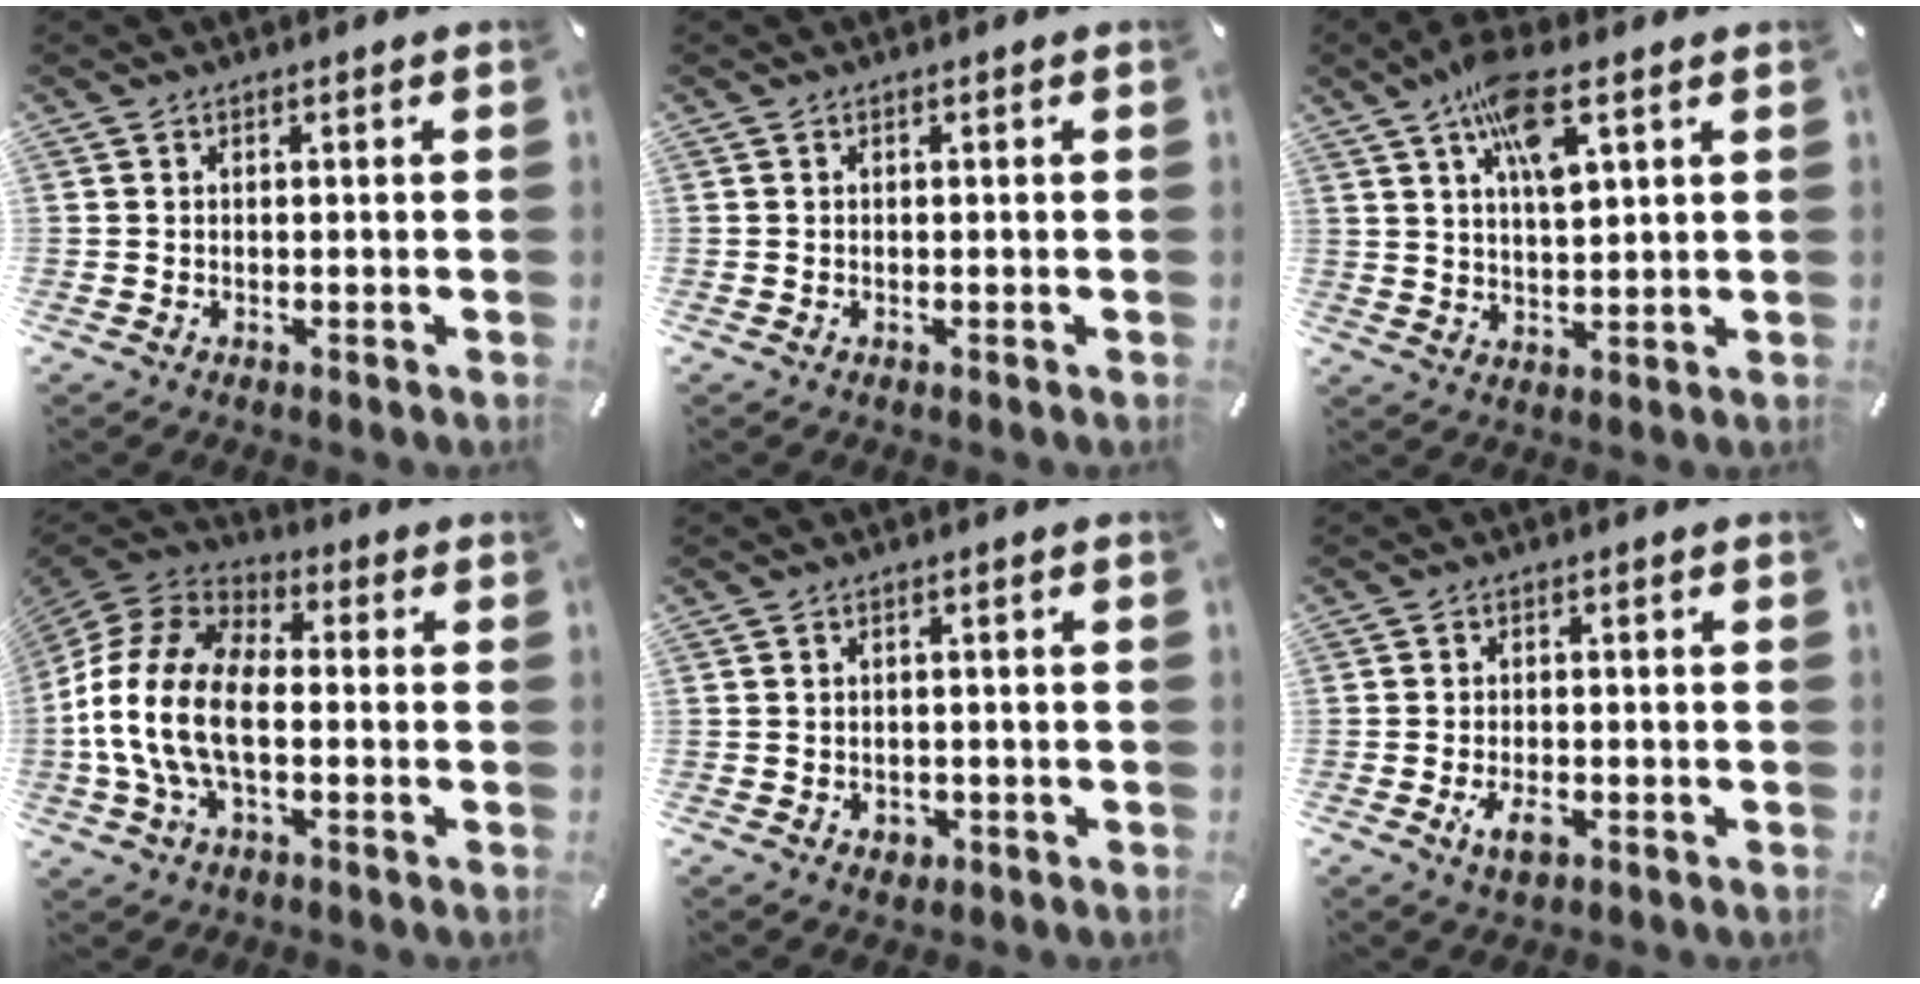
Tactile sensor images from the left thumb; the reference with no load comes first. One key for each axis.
{"total": 0.0}
{"total": 11.0, "fx": 5.7, "fy": 3.8, "fz": 8.6, "tx": -0.151, "ty": -0.011, "tz": 0.098}
{"total": 15.9, "fx": -3.5, "fy": 9.7, "fz": 12.1, "tx": -0.260, "ty": 0.018, "tz": -0.066}
{"total": 2.3, "fx": -0.7, "fy": 2.0, "fz": 0.8, "tx": -0.016, "ty": 0.003, "tz": -0.016}
{"total": 4.7, "fx": -1.9, "fy": 2.4, "fz": 3.5, "tx": -0.083, "ty": 0.000, "tz": -0.039}